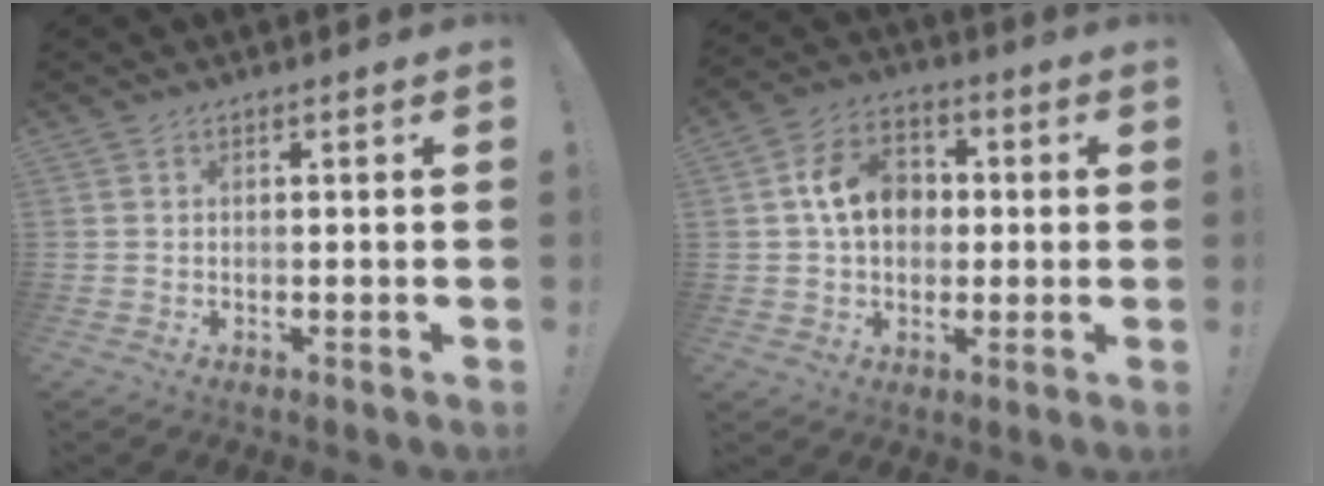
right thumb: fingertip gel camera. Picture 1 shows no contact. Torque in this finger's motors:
{"motor_torque": [1.44, 1.65, 0.20, 0.19, 0.33]}